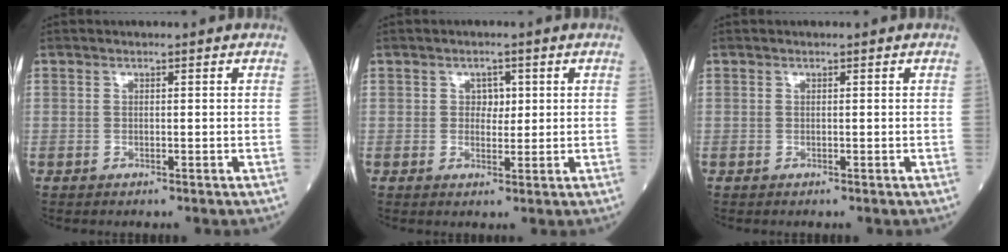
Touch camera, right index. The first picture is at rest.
{"total": 2.3, "force": [0.6, 1.6, 1.5], "torque": [-0.016, 0.000, 0.007]}
{"total": 0.0}